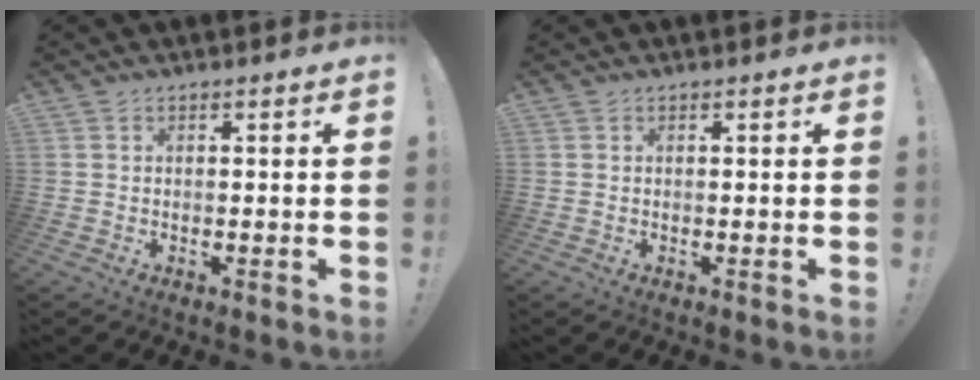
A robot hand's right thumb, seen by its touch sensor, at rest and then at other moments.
{"total": 0.0}